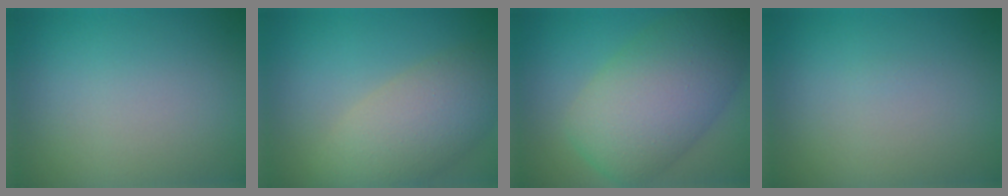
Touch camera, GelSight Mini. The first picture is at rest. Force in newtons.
{"total": 6.3, "press": 6.3, "slide": 0.5}
{"total": 9.5, "press": 9.5, "slide": 0.4}
{"total": 0.0}